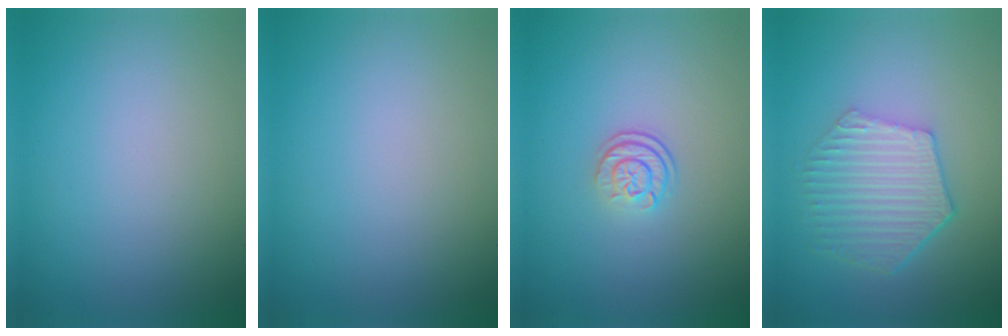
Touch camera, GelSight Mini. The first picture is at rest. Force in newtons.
{"total": 0.0}
{"total": 2.4, "press": 1.7, "slide": 1.7}
{"total": 5.4, "press": 4.1, "slide": 3.6}